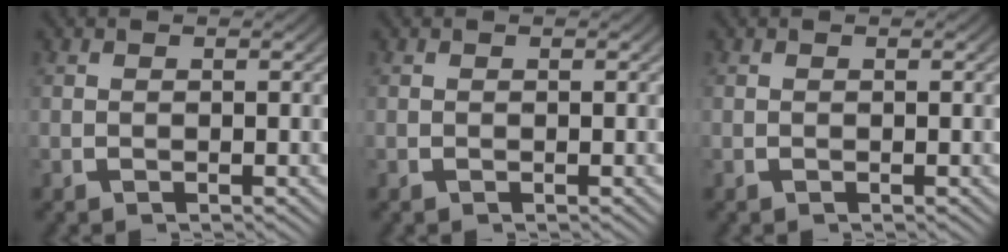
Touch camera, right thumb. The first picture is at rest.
{"total": 0.0}
{"total": 0.0}